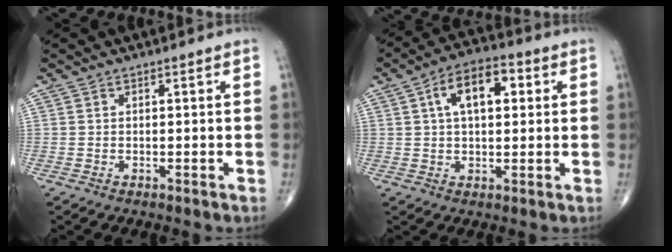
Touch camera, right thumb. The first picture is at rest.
{"total": 10.3, "force": [2.6, 5.6, 8.2], "torque": [-0.122, 0.019, 0.035]}